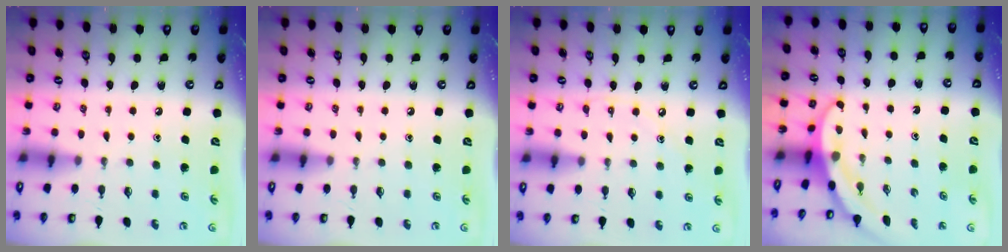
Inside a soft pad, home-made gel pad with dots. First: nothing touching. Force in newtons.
{"total": 0.0}
{"total": 4.2, "press": 4.1, "slide": 0.6}
{"total": 2.9, "press": 2.9, "slide": 0.1}